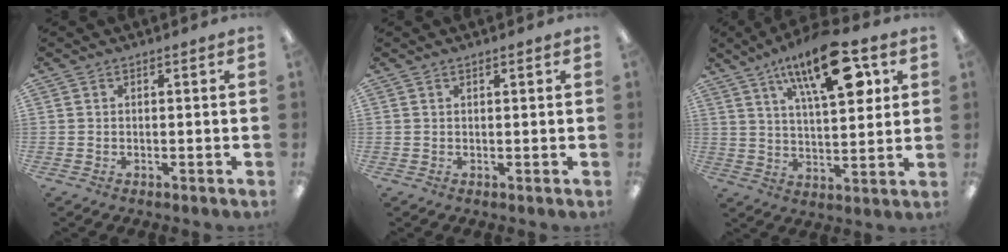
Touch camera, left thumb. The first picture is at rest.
{"total": 0.9, "force": [0.6, 0.2, 0.7], "torque": [-0.014, 0.001, 0.010]}
{"total": 19.5, "force": [9.9, 7.6, 15.0], "torque": [-0.222, -0.039, 0.153]}